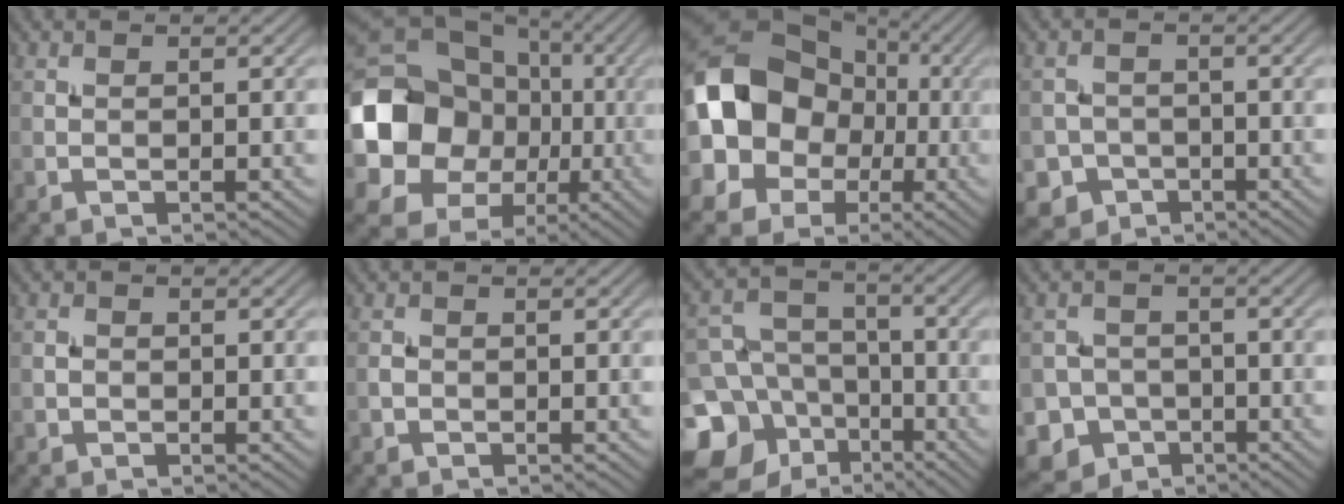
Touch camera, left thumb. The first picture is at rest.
{"total": 21.1, "force": [-0.3, 18.8, 9.5], "torque": [-0.233, -0.031, -0.025]}
{"total": 15.2, "force": [-0.4, 12.0, 9.2], "torque": [-0.194, 0.001, -0.017]}
{"total": 3.9, "force": [-1.9, 3.4, 0.6], "torque": [-0.010, -0.002, -0.044]}
{"total": 1.2, "force": [-0.3, 1.1, 0.3], "torque": [-0.004, -0.004, -0.010]}
{"total": 1.0, "force": [-0.4, 0.8, 0.3], "torque": [-0.005, -0.002, -0.012]}
{"total": 13.7, "force": [-5.9, 11.2, 5.2], "torque": [-0.164, -0.027, -0.115]}
{"total": 6.3, "force": [-3.1, 5.4, 1.2], "torque": [-0.020, -0.012, -0.070]}